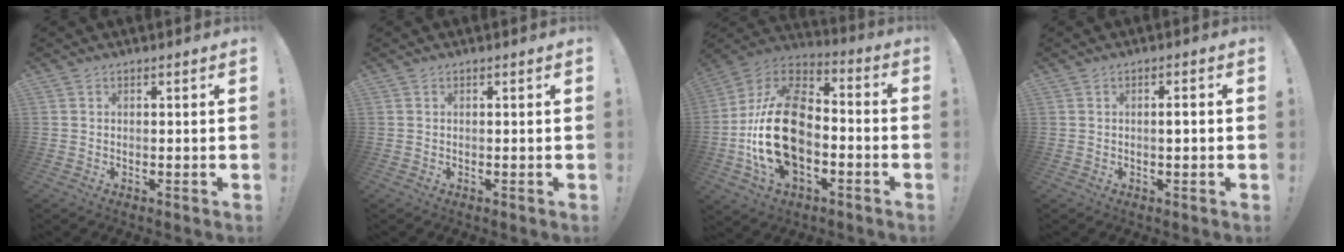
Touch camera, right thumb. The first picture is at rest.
{"total": 0.0}
{"total": 25.3, "force": [-4.4, 16.1, 19.0], "torque": [-0.363, 0.039, -0.062]}
{"total": 2.0, "force": [-0.2, 0.2, 1.9], "torque": [-0.028, 0.000, -0.008]}